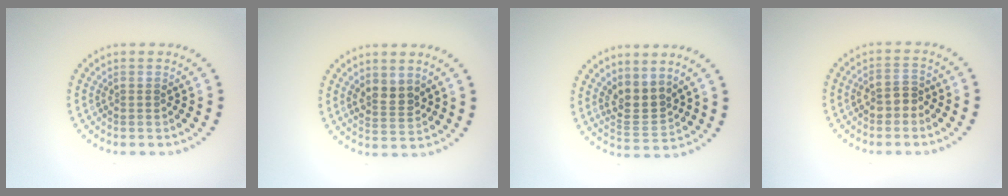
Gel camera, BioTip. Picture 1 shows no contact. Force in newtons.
{"total": 2.4, "press": 2.2, "slide": 1.0}
{"total": 3.2, "press": 2.8, "slide": 1.5}
{"total": 2.1, "press": 2.0, "slide": 0.5}